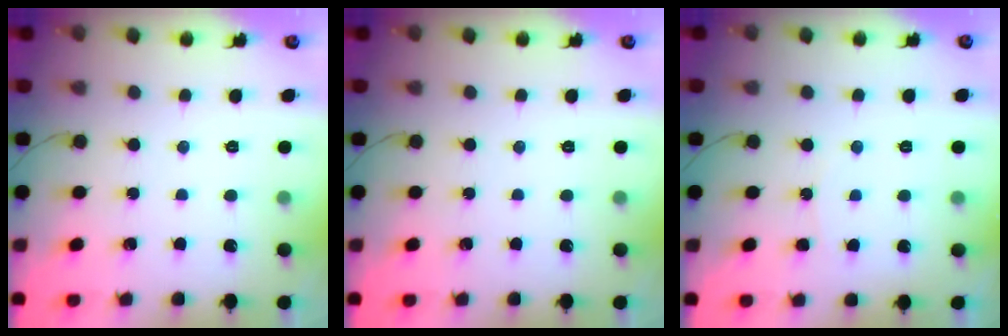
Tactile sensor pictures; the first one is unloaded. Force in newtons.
{"total": 0.0}
{"total": 4.4, "press": 4.4, "slide": 0.4}